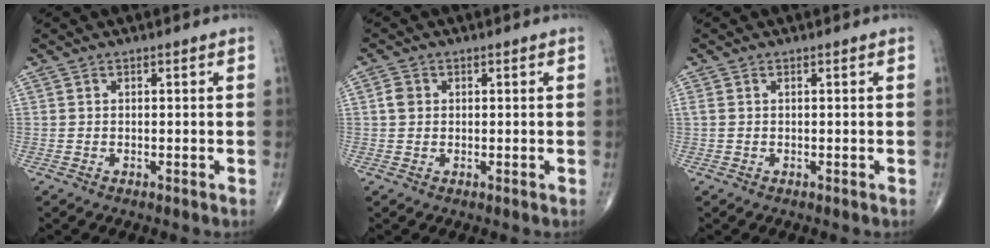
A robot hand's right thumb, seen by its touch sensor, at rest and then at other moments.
{"total": 2.1, "force": [0.3, 1.8, 1.1], "torque": [-0.015, 0.004, 0.005]}
{"total": 0.9, "force": [0.2, 0.5, 0.8], "torque": [-0.027, 0.010, 0.009]}